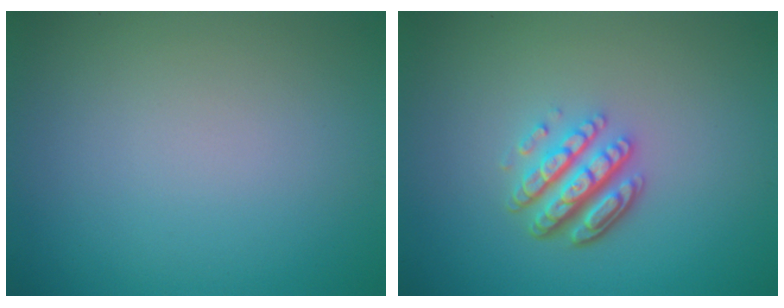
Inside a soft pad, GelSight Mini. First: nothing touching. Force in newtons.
{"total": 4.7, "press": 3.4, "slide": 3.3}